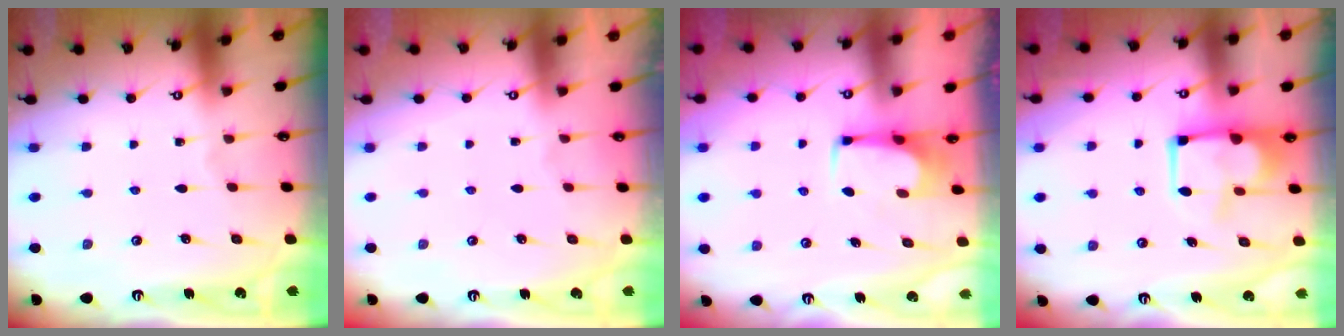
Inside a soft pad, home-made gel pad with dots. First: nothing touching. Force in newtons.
{"total": 1.3, "press": 1.1, "slide": 0.8}
{"total": 4.0, "press": 3.9, "slide": 0.3}
{"total": 8.9, "press": 8.9, "slide": 0.5}